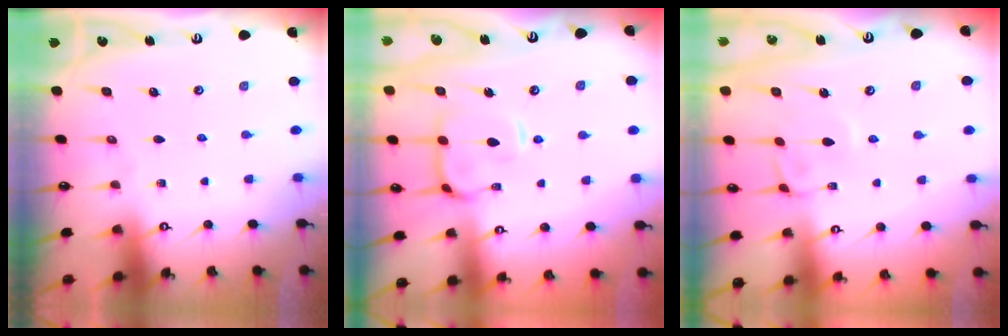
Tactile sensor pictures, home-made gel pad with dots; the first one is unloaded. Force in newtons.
{"total": 6.7, "press": 6.6, "slide": 1.2}
{"total": 3.0, "press": 2.9, "slide": 0.7}